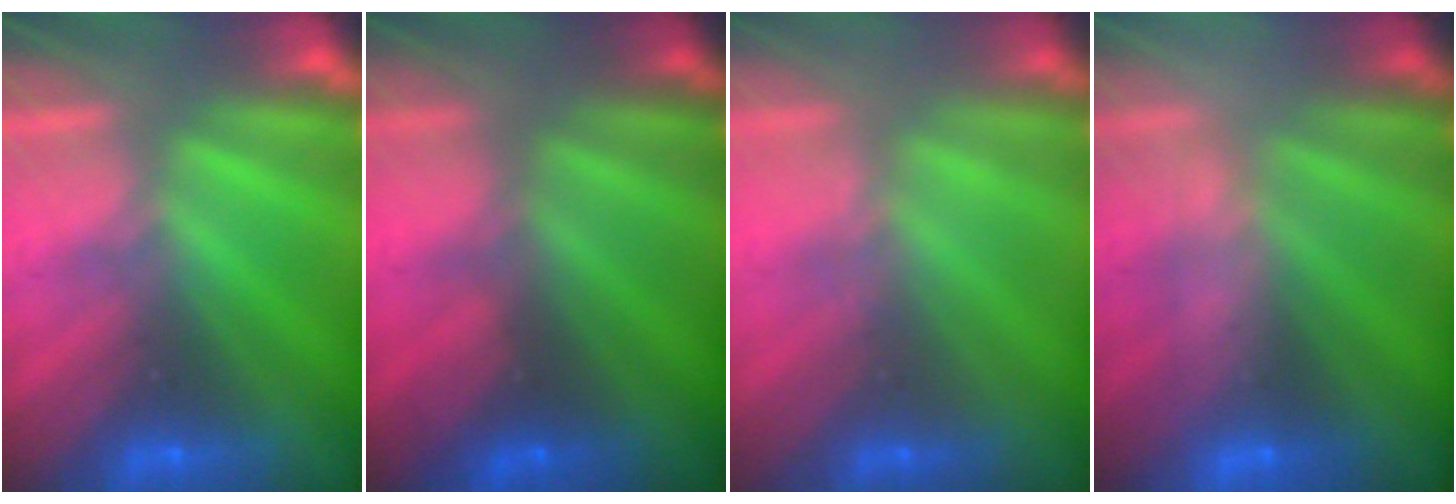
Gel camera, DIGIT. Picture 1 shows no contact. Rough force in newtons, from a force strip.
{"total": 3.5}
{"total": 2.4}
{"total": 2.5}